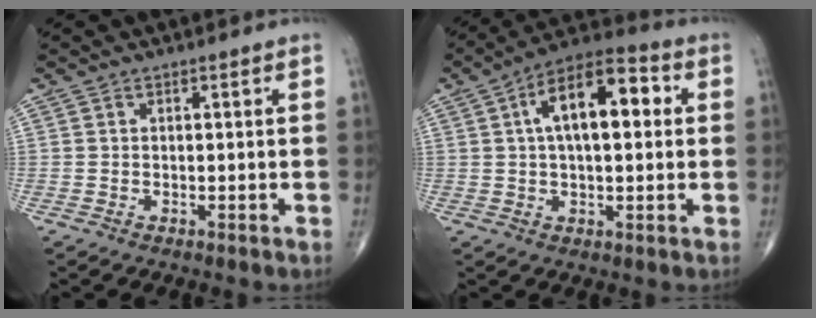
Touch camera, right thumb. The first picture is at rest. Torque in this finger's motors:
{"motor_torque": [0.67, 3.14, 1.36, 0.15, 0.08]}